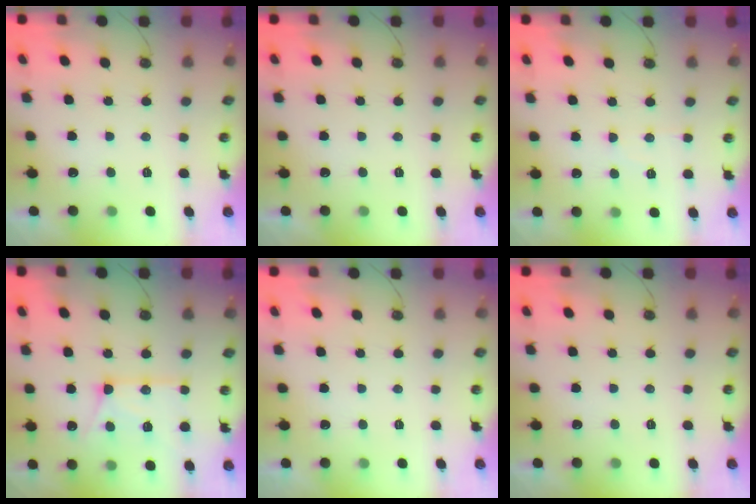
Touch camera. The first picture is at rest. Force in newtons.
{"total": 0.0}
{"total": 6.1, "press": 6.1, "slide": 0.7}
{"total": 14.0, "press": 13.9, "slide": 1.6}
{"total": 0.0}
{"total": 0.0}